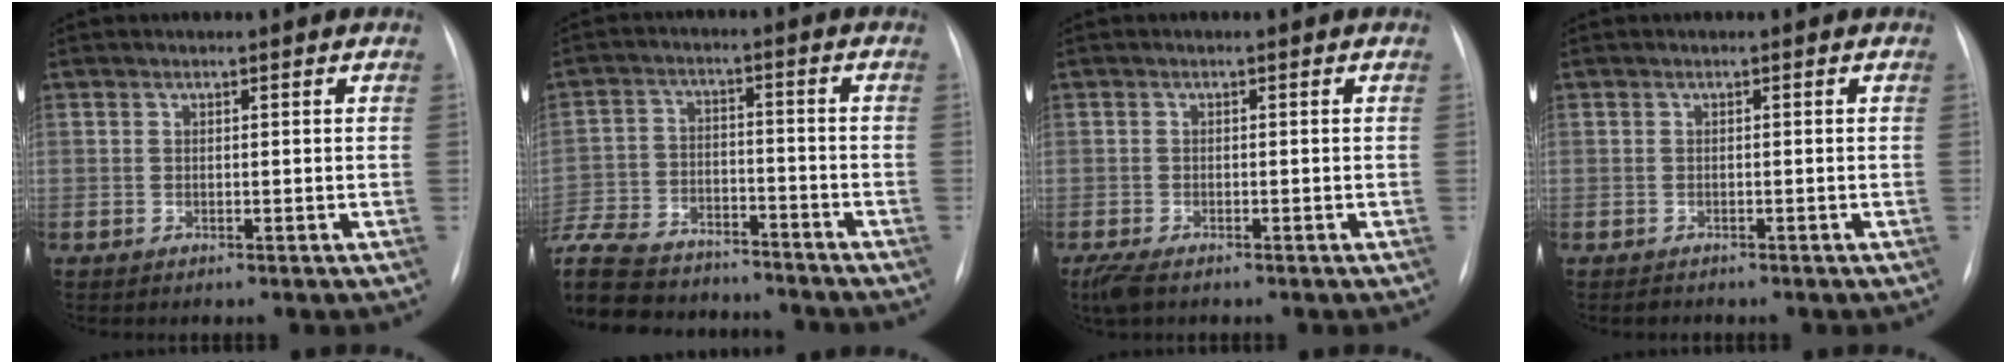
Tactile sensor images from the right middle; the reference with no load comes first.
{"total": 24.7, "force": [-20.7, 8.9, 10.1], "torque": [-0.299, -0.034, -0.323]}
{"total": 4.0, "force": [-2.8, 1.5, 2.4], "torque": [-0.053, -0.012, -0.047]}
{"total": 0.9, "force": [-0.8, 0.4, 0.1], "torque": [-0.006, -0.001, -0.011]}